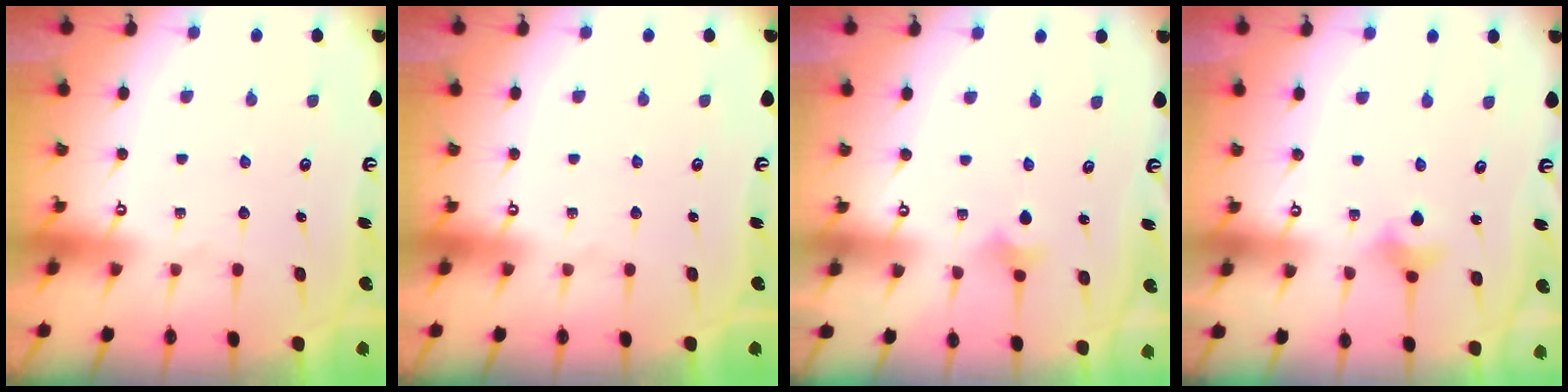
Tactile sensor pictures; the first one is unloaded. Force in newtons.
{"total": 0.0}
{"total": 2.0, "press": 2.0, "slide": 0.4}
{"total": 3.7, "press": 3.7, "slide": 0.6}